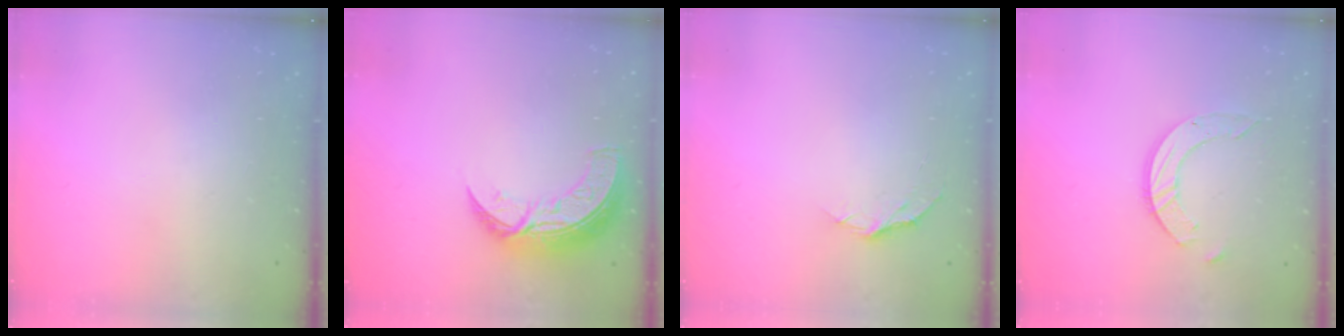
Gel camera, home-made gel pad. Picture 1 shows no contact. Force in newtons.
{"total": 11.0, "press": 10.9, "slide": 0.8}
{"total": 5.1, "press": 5.1, "slide": 0.2}
{"total": 7.9, "press": 7.8, "slide": 0.7}